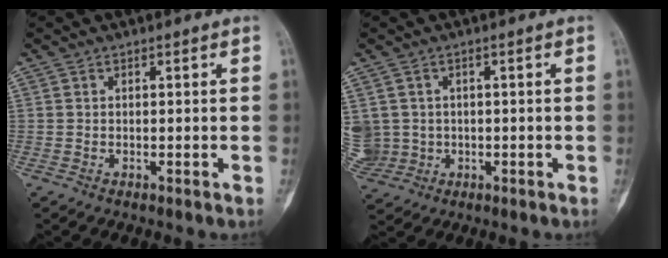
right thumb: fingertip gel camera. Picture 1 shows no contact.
{"total": 9.8, "force": [0.2, 9.2, 3.3], "torque": [-0.100, 0.023, 0.026]}